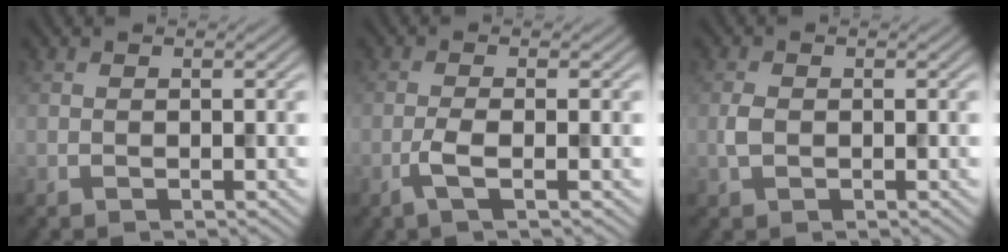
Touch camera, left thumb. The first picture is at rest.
{"total": 2.8, "force": [-1.0, 0.5, 2.5], "torque": [-0.051, 0.006, -0.029]}
{"total": 1.6, "force": [-0.2, 1.0, 1.2], "torque": [-0.030, 0.002, -0.006]}